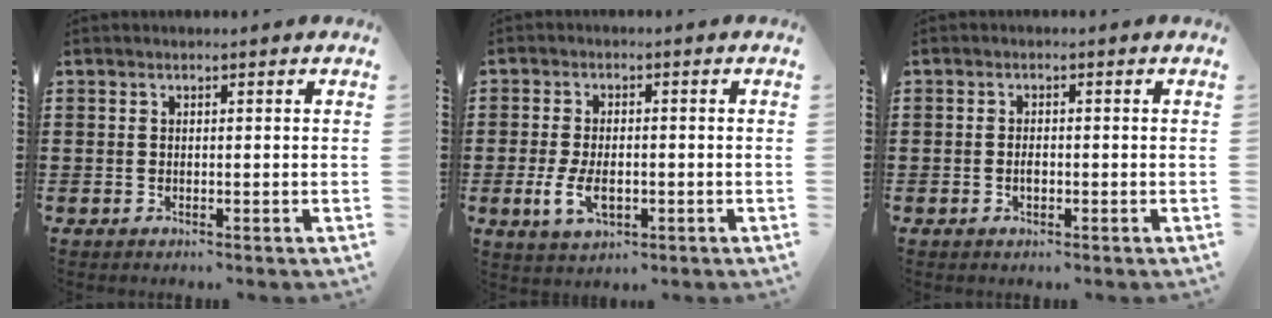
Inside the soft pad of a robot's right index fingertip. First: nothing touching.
{"total": 5.1, "force": [-1.1, 2.7, 4.1], "torque": [-0.094, -0.006, -0.023]}
{"total": 1.6, "force": [-0.4, 0.8, 1.3], "torque": [-0.026, 0.001, -0.008]}